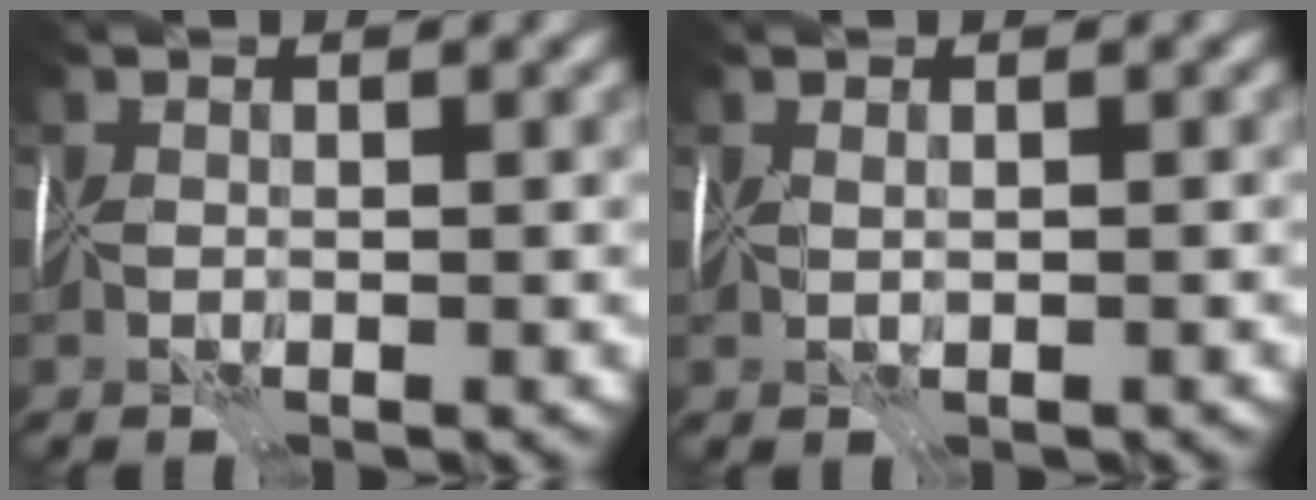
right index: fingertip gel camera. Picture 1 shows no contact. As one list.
[{"total": 0.5, "force": [0.1, -0.5, -0.1], "torque": [0.003, -0.002, 0.003]}]